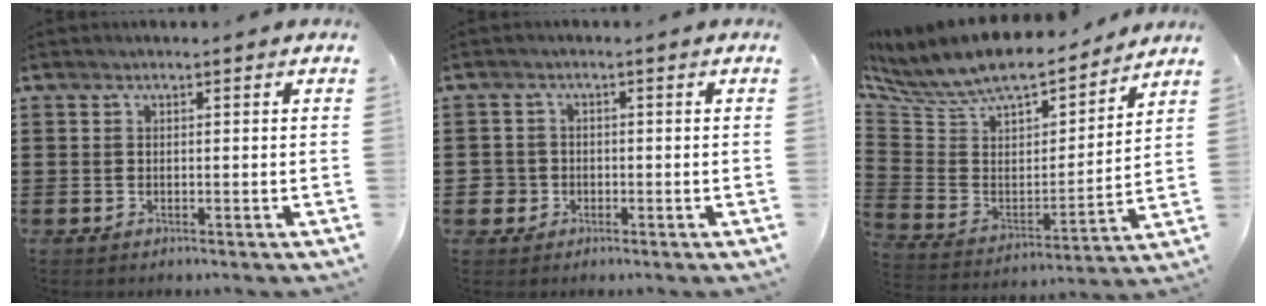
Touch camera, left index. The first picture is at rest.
{"total": 2.4, "force": [-0.7, 2.3, 0.3], "torque": [-0.023, 0.000, -0.020]}
{"total": 9.1, "force": [7.6, 3.1, 3.9], "torque": [-0.115, -0.053, 0.129]}